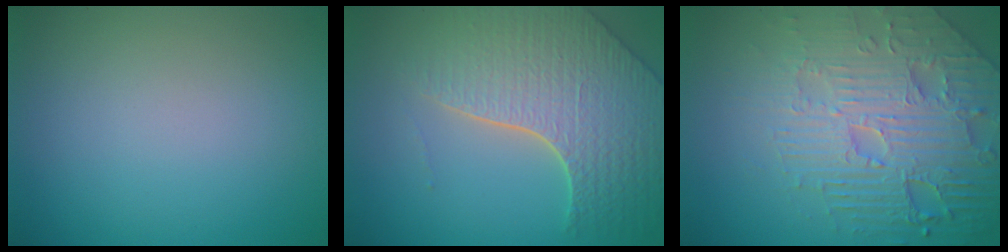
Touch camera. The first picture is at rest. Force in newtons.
{"total": 7.6, "press": 5.8, "slide": 4.9}
{"total": 7.3, "press": 5.9, "slide": 4.4}